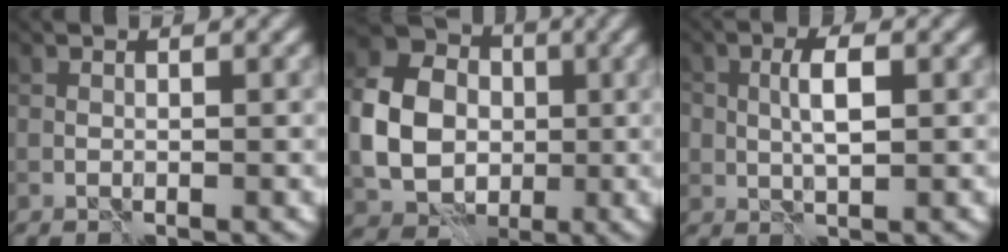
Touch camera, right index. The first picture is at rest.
{"total": 8.0, "force": [-0.1, 6.7, 4.3], "torque": [-0.095, 0.007, -0.009]}
{"total": 2.6, "force": [0.7, 1.3, 2.2], "torque": [-0.043, 0.003, 0.012]}